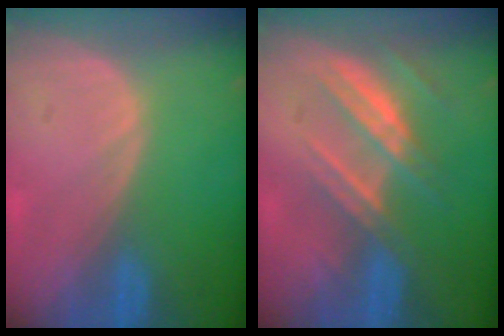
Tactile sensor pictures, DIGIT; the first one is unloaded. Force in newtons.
{"total": 7.4, "press": 6.7, "slide": 3.1}